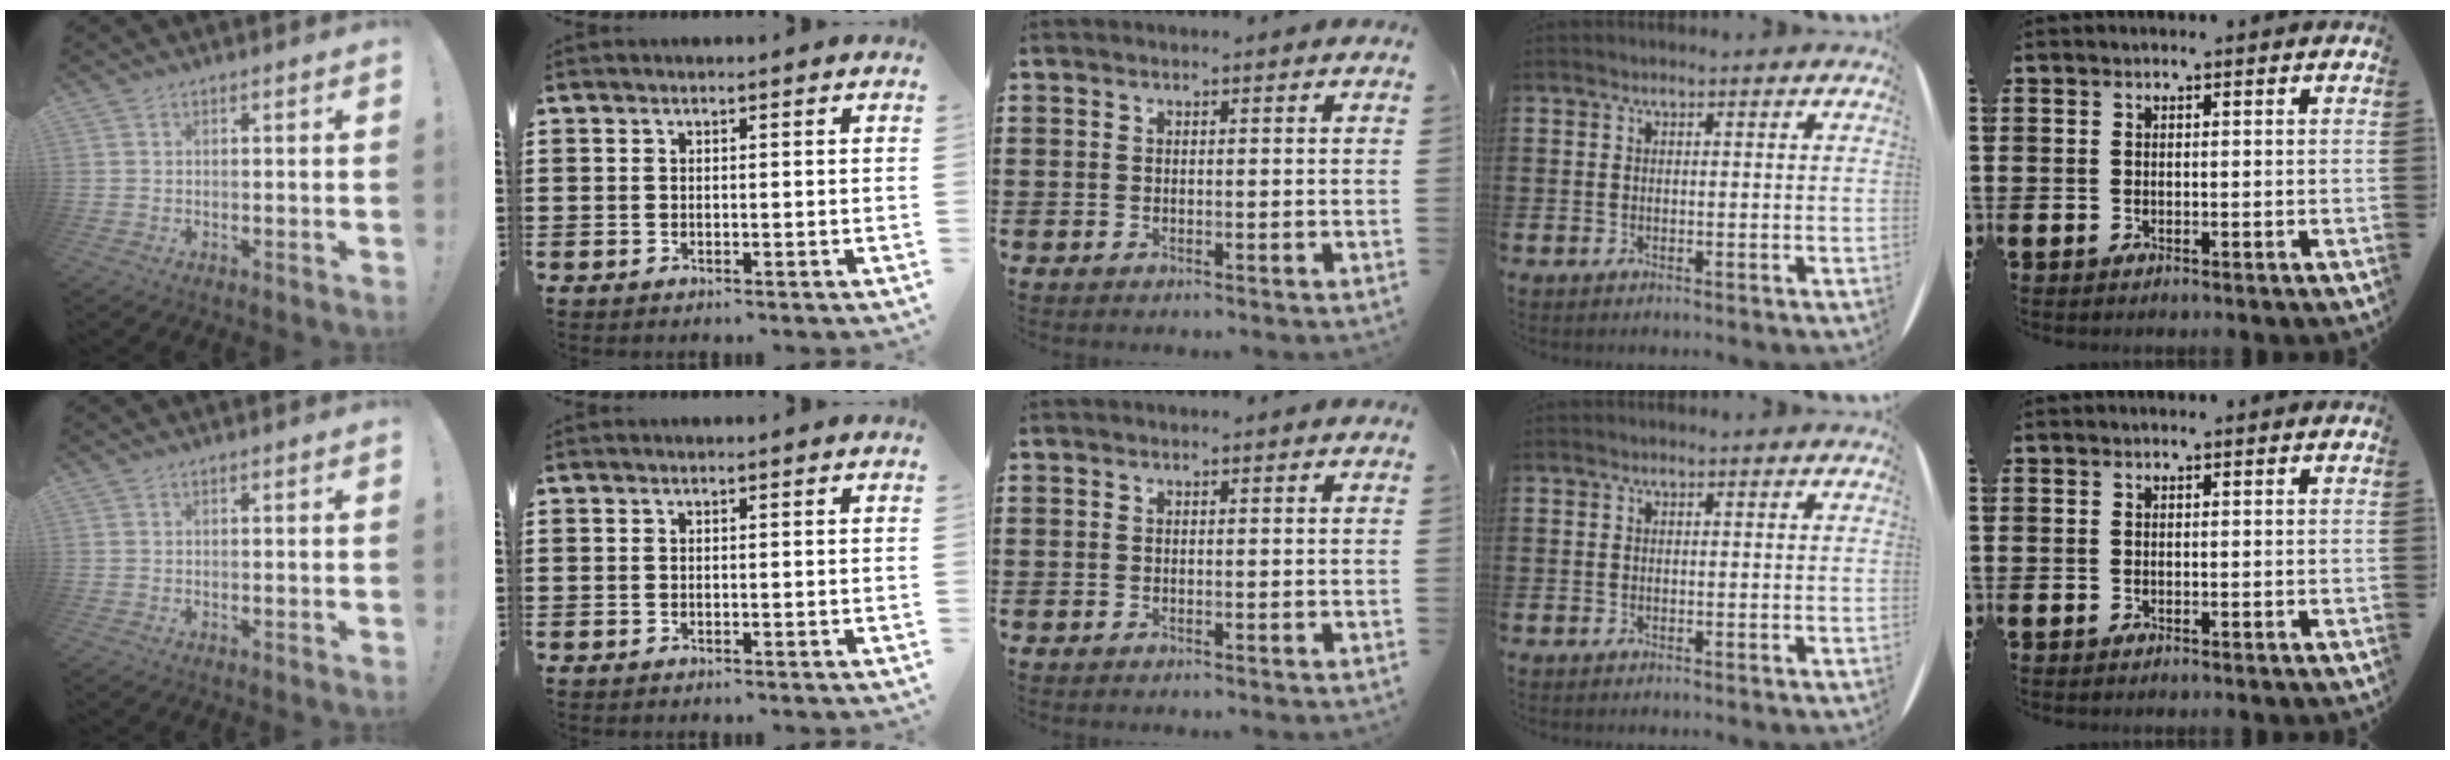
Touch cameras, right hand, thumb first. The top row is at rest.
{}